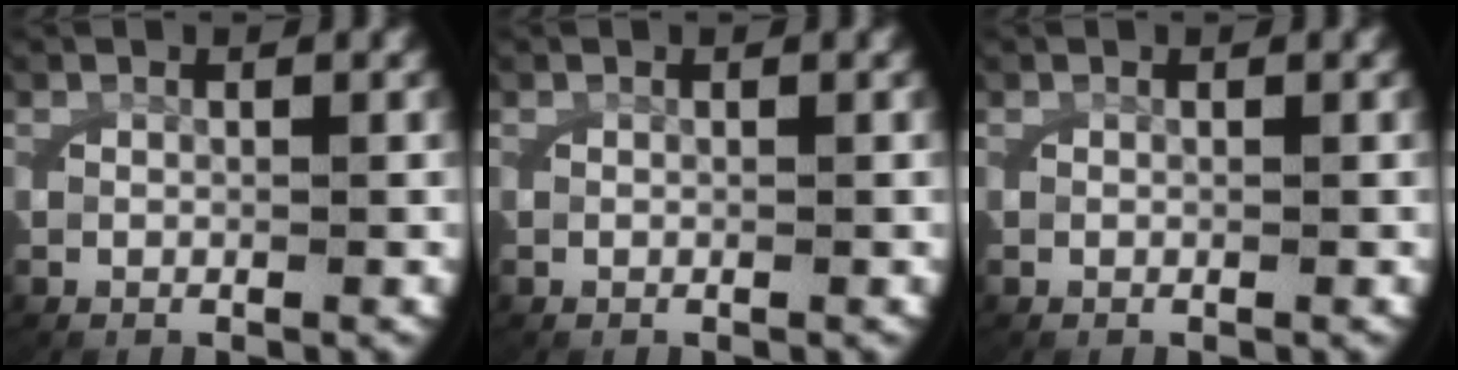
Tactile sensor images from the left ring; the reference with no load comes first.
{"total": 0.0}
{"total": 0.0}